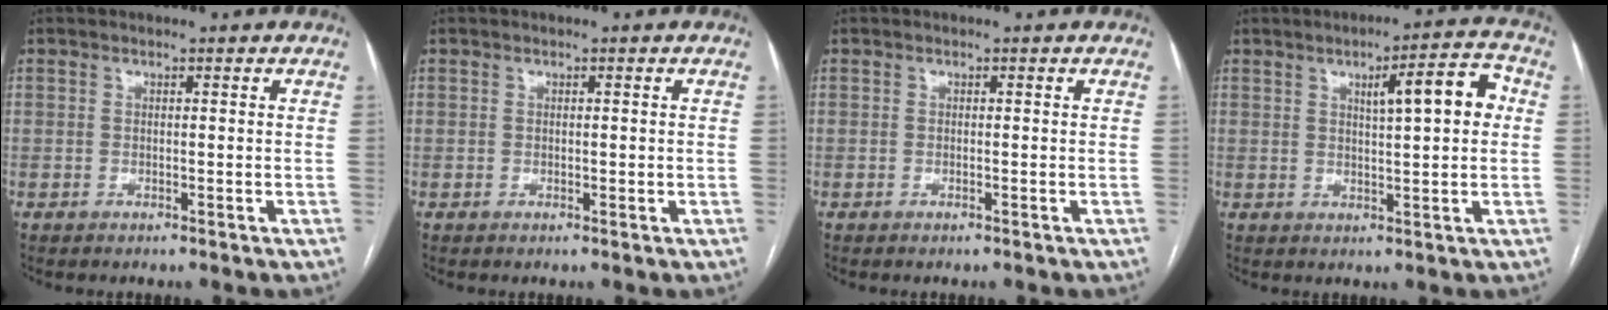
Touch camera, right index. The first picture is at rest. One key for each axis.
{"total": 0.5, "fx": 0.0, "fy": 0.3, "fz": 0.4, "tx": -0.004, "ty": 0.000, "tz": 0.003}
{"total": 0.0}
{"total": 7.7, "fx": 1.9, "fy": 1.2, "fz": 7.4, "tx": -0.106, "ty": 0.018, "tz": 0.027}